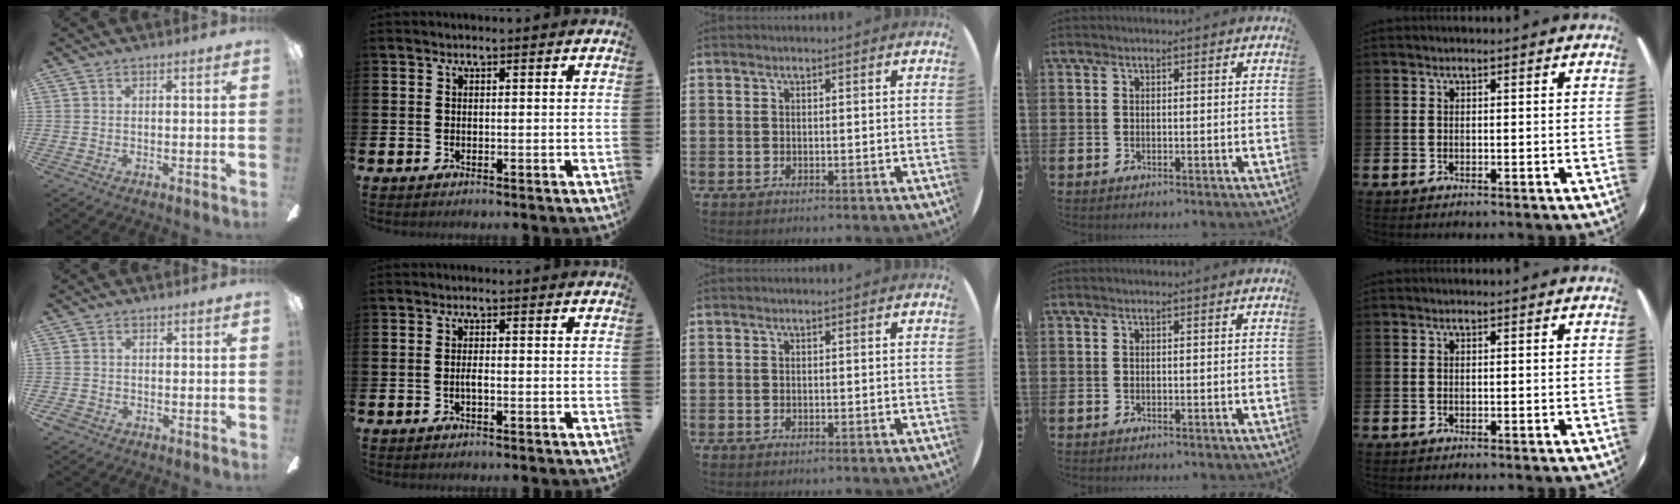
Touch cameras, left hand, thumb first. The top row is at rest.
{"thumb": {"total": 1.8, "force": [-0.3, 1.7, 0.5], "torque": [-0.007, 0.005, -0.006]}, "index": {"total": 0.9, "force": [-0.3, 0.2, 0.9], "torque": [-0.024, 0.002, -0.004]}}